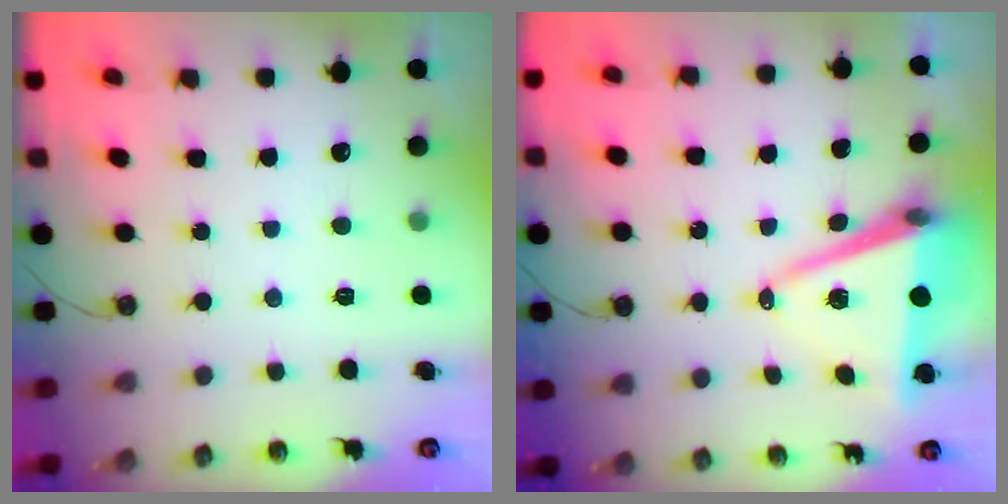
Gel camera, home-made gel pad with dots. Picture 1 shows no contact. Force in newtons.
{"total": 11.0, "press": 10.2, "slide": 4.1}